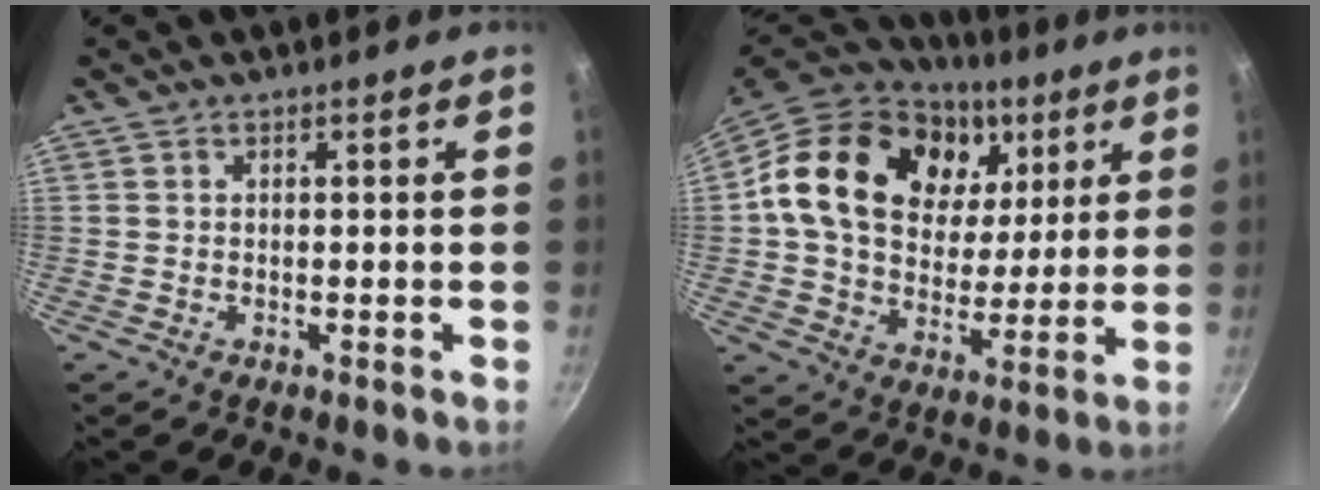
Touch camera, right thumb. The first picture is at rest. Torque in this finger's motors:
{"motor_torque": [2.27, 2.73, 0.29, -0.09, 0.38]}